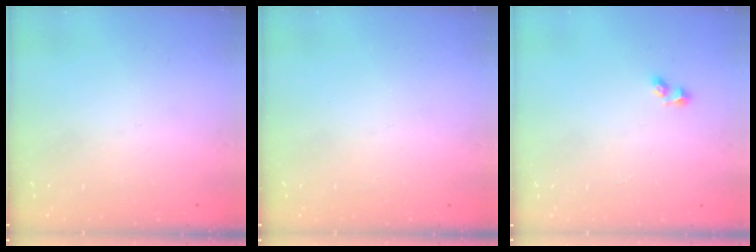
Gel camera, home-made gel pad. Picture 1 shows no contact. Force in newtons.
{"total": 0.0}
{"total": 3.2, "press": 2.9, "slide": 1.2}